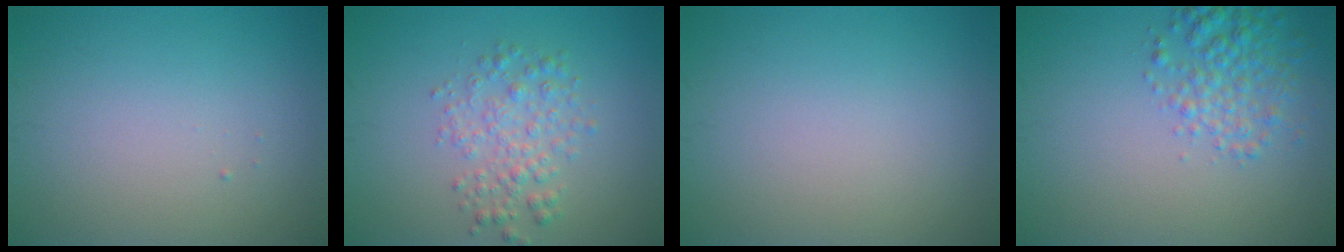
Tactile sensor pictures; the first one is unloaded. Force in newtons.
{"total": 2.8, "press": 2.8, "slide": 0.0}
{"total": 0.0}
{"total": 3.4, "press": 3.4, "slide": 0.1}